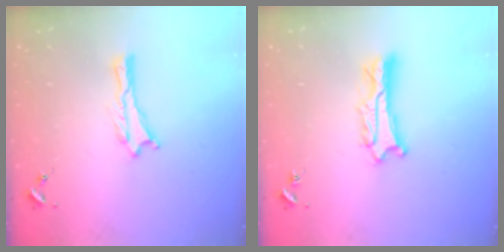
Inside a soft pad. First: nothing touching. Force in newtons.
{"total": 3.2, "press": 3.2, "slide": 0.4}